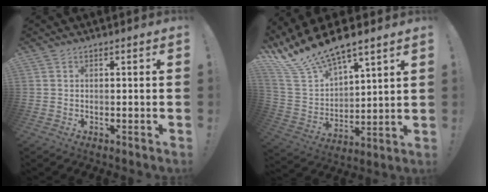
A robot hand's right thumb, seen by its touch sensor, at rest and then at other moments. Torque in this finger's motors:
{"motor_torque": [-0.11, 0.49, 0.58, 0.58, 0.09]}